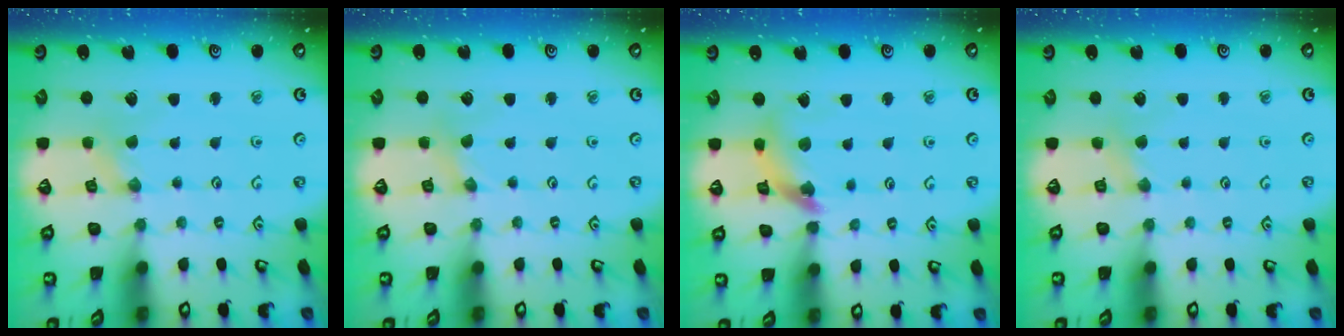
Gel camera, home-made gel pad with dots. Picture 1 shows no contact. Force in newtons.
{"total": 0.0}
{"total": 11.4, "press": 11.3, "slide": 1.3}
{"total": 2.8, "press": 2.7, "slide": 0.5}